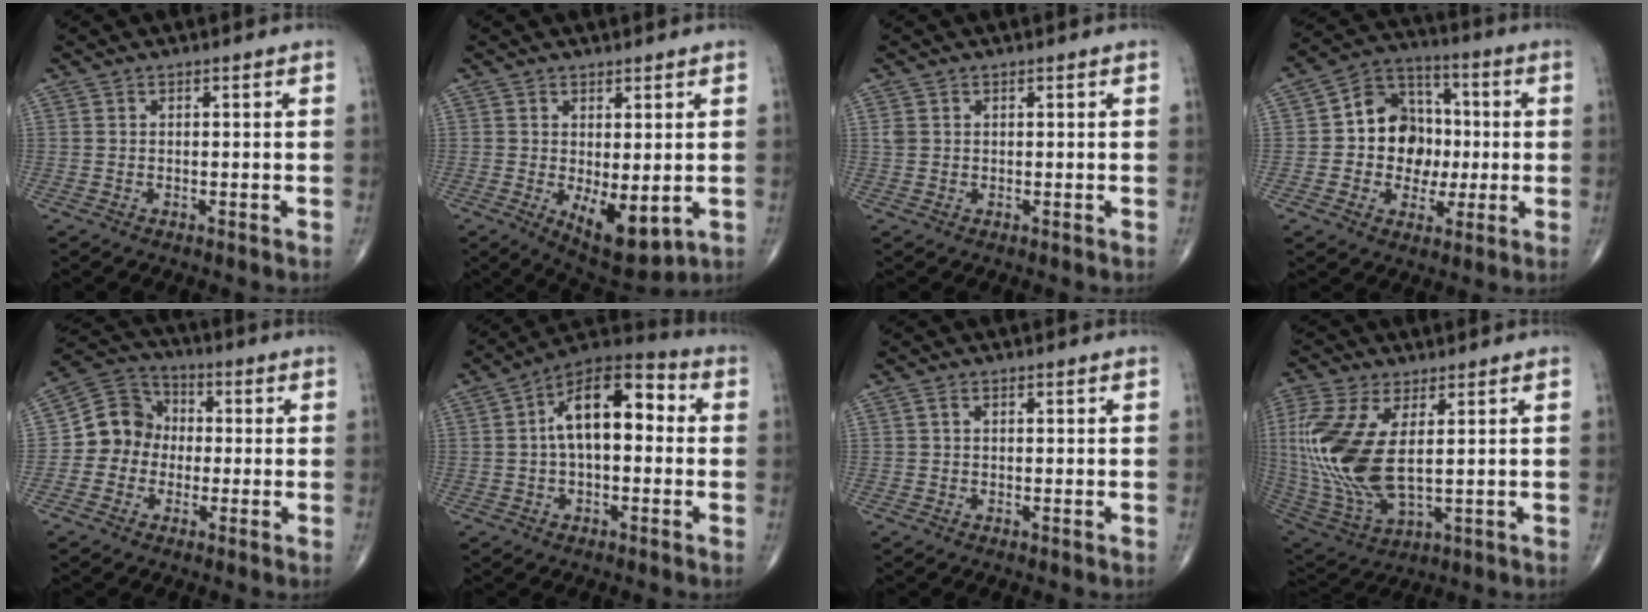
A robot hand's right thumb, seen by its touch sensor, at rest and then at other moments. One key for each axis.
{"total": 8.9, "fx": -1.5, "fy": 4.0, "fz": 7.8, "tx": -0.104, "ty": -0.021, "tz": -0.007}
{"total": 1.2, "fx": 0.3, "fy": 1.0, "fz": 0.7, "tx": -0.016, "ty": 0.004, "tz": 0.008}
{"total": 13.7, "fx": -0.2, "fy": 11.3, "fz": 7.7, "tx": -0.064, "ty": 0.027, "tz": -0.007}
{"total": 9.4, "fx": -1.0, "fy": 8.6, "fz": 3.7, "tx": -0.038, "ty": 0.035, "tz": -0.033}
{"total": 14.0, "fx": 1.4, "fy": 7.2, "fz": 11.9, "tx": -0.177, "ty": 0.043, "tz": 0.009}
{"total": 0.7, "fx": 0.2, "fy": 0.4, "fz": 0.5, "tx": -0.010, "ty": -0.001, "tz": 0.003}
{"total": 18.7, "fx": 2.3, "fy": 8.5, "fz": 16.5, "tx": -0.383, "ty": -0.020, "tz": 0.055}